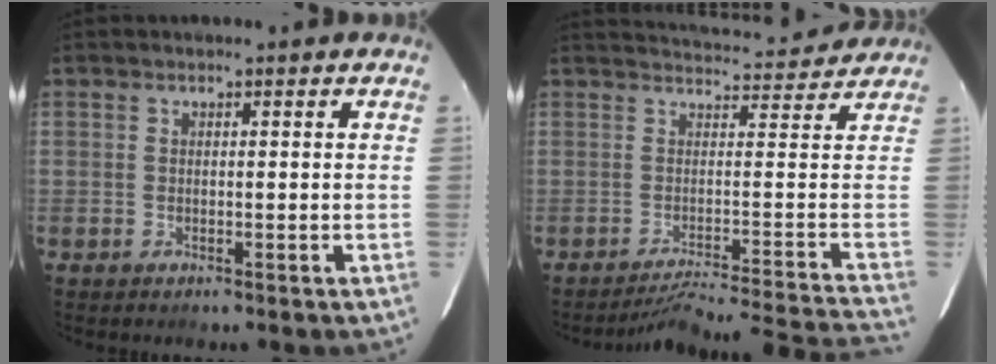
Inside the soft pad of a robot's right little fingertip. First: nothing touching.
{"total": 11.9, "force": [-4.4, -2.0, 10.9], "torque": [-0.138, 0.084, -0.071]}